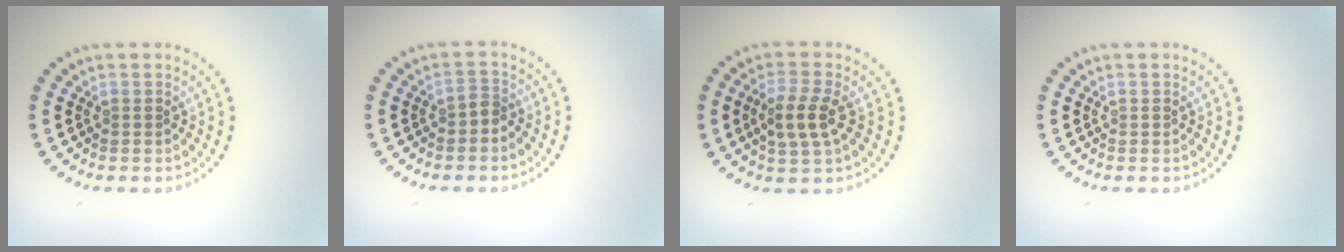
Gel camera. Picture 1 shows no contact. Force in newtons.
{"total": 1.2, "press": 0.9, "slide": 0.8}
{"total": 3.2, "press": 3.0, "slide": 1.1}
{"total": 0.0}